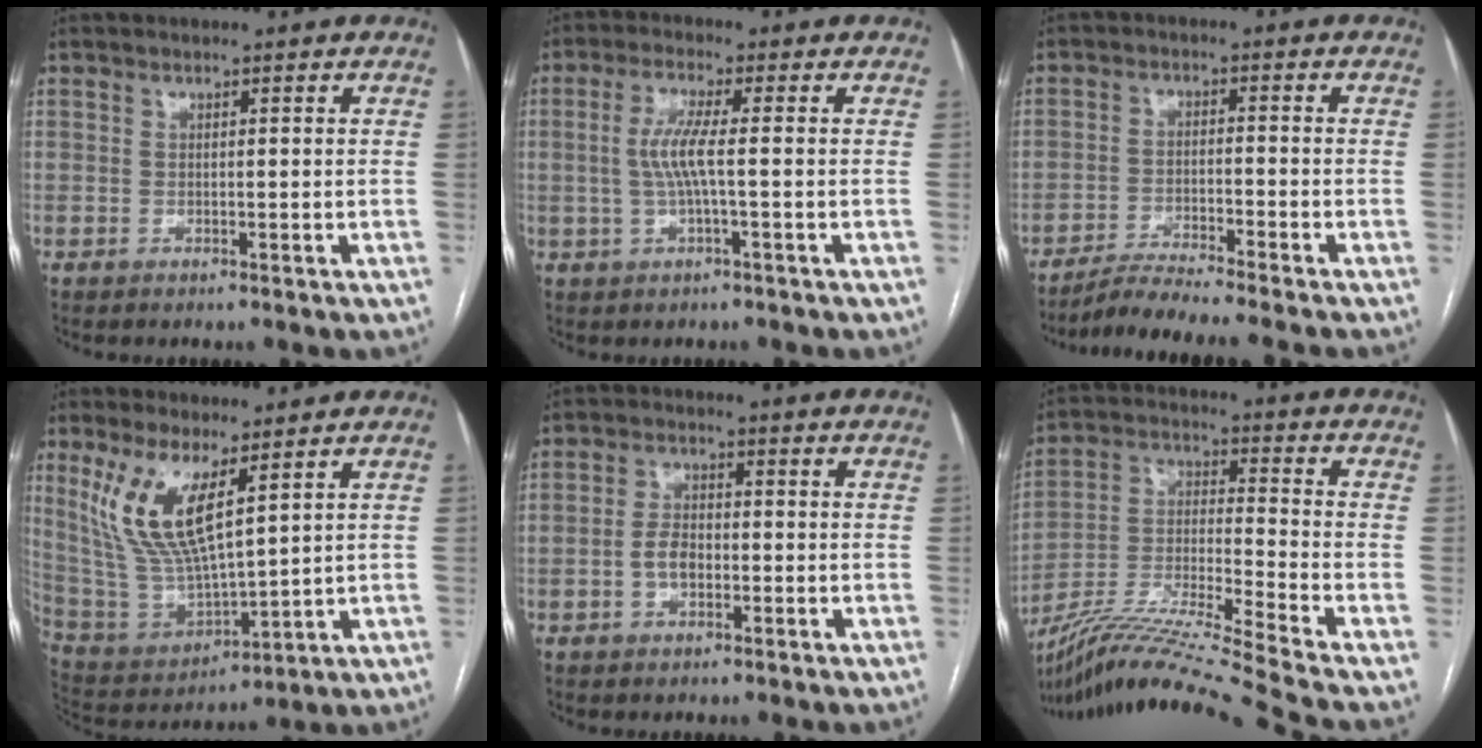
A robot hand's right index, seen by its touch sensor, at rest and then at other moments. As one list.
[{"total": 4.8, "force": [-0.2, 0.1, 4.8], "torque": [-0.102, 0.006, -0.004]}, {"total": 7.7, "force": [-6.9, -1.6, 3.1], "torque": [-0.041, -0.024, -0.118]}, {"total": 12.5, "force": [6.1, 3.4, 10.4], "torque": [-0.227, -0.001, 0.133]}, {"total": 3.9, "force": [-1.1, 2.2, 3.0], "torque": [-0.061, 0.010, -0.020]}, {"total": 19.0, "force": [-16.3, -3.1, 9.4], "torque": [-0.201, -0.020, -0.292]}]